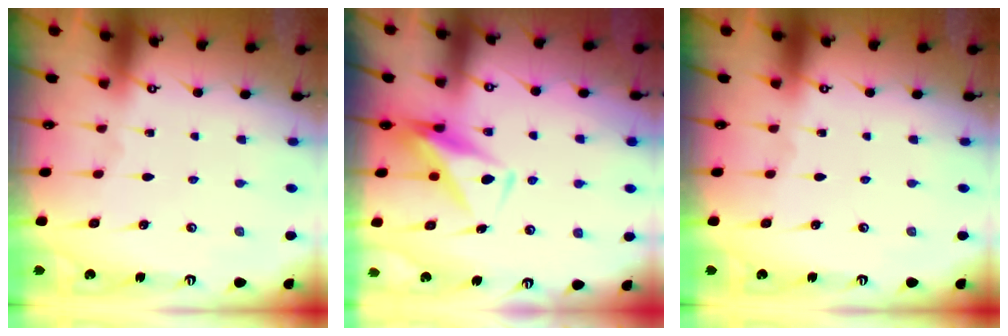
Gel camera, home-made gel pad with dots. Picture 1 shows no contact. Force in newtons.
{"total": 8.8, "press": 8.7, "slide": 0.9}
{"total": 0.0}